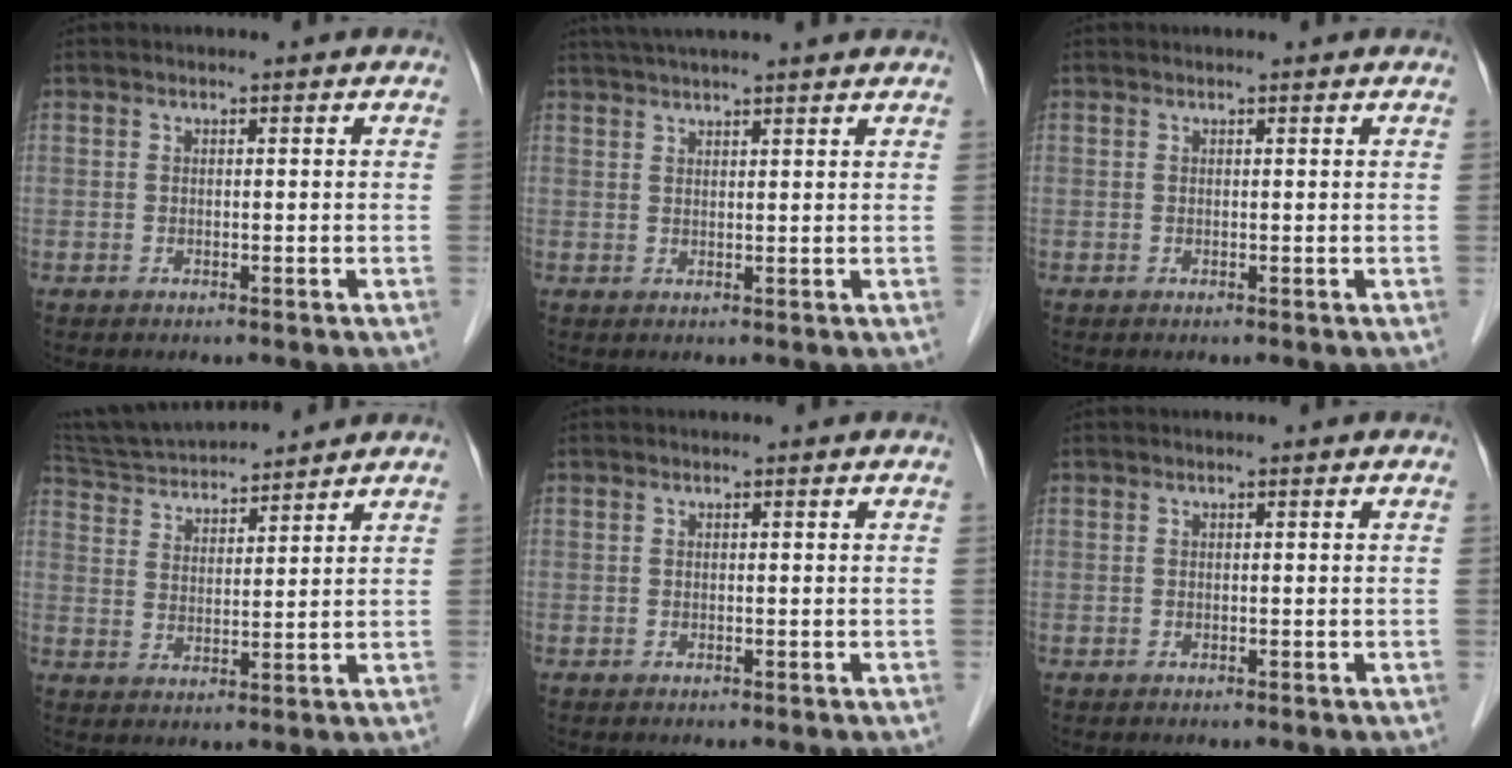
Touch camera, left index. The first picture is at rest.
{"total": 12.0, "force": [10.4, 0.6, 6.0], "torque": [-0.099, 0.044, 0.141]}
{"total": 0.9, "force": [0.8, 0.0, 0.3], "torque": [-0.009, 0.008, 0.011]}
{"total": 13.0, "force": [12.2, 1.3, 4.3], "torque": [-0.089, 0.029, 0.214]}
{"total": 0.0}
{"total": 0.0}